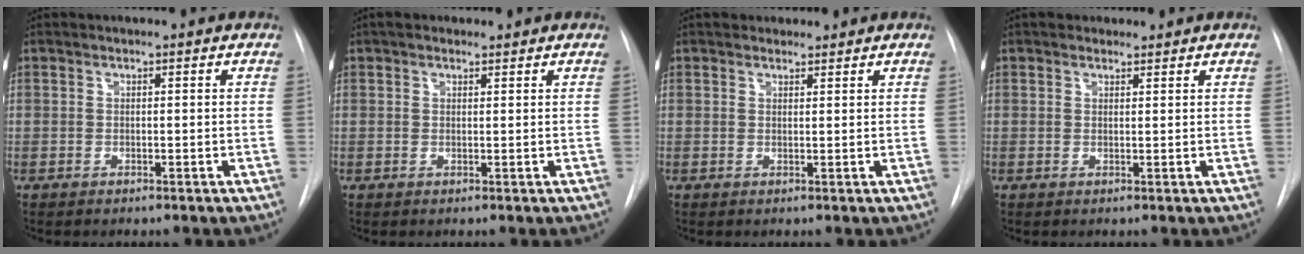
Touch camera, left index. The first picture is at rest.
{"total": 1.4, "force": [1.0, 0.7, 0.6], "torque": [-0.016, 0.011, 0.014]}
{"total": 1.9, "force": [1.7, 0.9, 0.1], "torque": [-0.001, 0.012, 0.025]}
{"total": 1.2, "force": [0.9, 0.7, 0.1], "torque": [-0.002, 0.006, 0.011]}